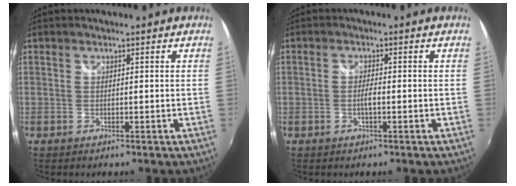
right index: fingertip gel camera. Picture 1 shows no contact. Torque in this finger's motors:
{"motor_torque": [0.57, -0.09, 0.13, 0.04]}